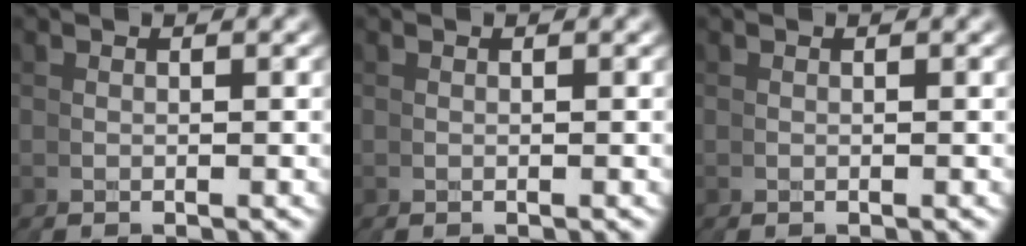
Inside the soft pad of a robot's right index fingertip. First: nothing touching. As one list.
[{"total": 0.0}, {"total": 0.0}]